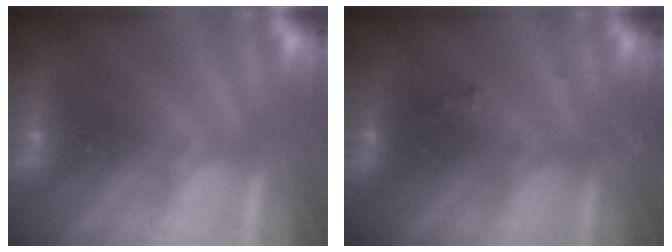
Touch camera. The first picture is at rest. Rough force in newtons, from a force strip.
{"total": 2.9}